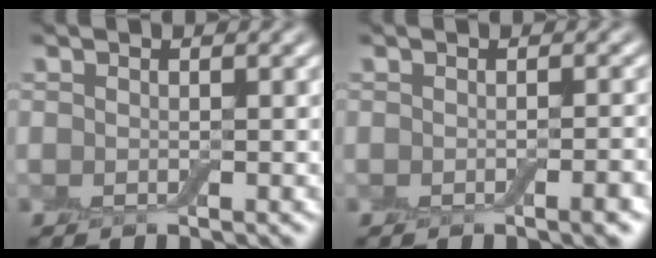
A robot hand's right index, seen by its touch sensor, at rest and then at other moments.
{"total": 1.8, "force": [-0.7, 0.3, 1.6], "torque": [-0.016, 0.002, -0.010]}